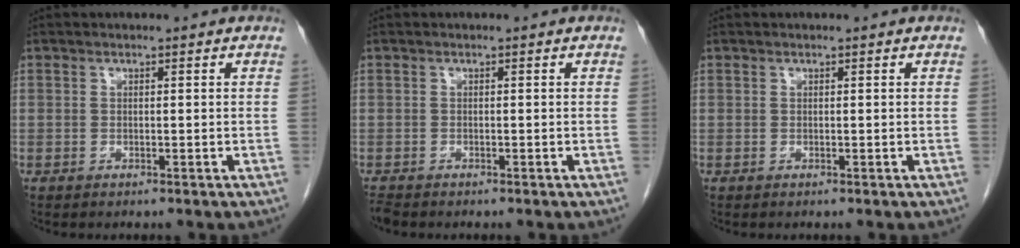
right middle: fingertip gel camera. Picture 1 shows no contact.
{"total": 1.4, "force": [-1.3, 0.3, 0.3], "torque": [-0.013, -0.006, -0.023]}
{"total": 0.0}